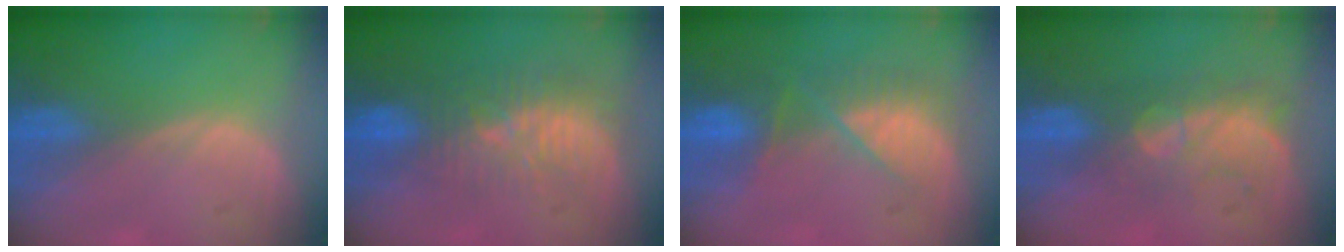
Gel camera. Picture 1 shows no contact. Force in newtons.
{"total": 9.2, "press": 8.6, "slide": 3.2}
{"total": 7.7, "press": 7.1, "slide": 3.1}
{"total": 7.6, "press": 7.1, "slide": 2.8}